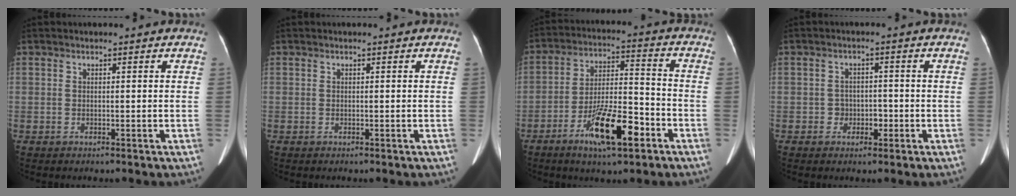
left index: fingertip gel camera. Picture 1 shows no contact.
{"total": 0.0}
{"total": 11.8, "force": [-6.2, 2.5, 9.8], "torque": [-0.179, -0.004, -0.106]}
{"total": 2.5, "force": [-0.9, 2.1, 1.2], "torque": [-0.013, 0.006, -0.011]}